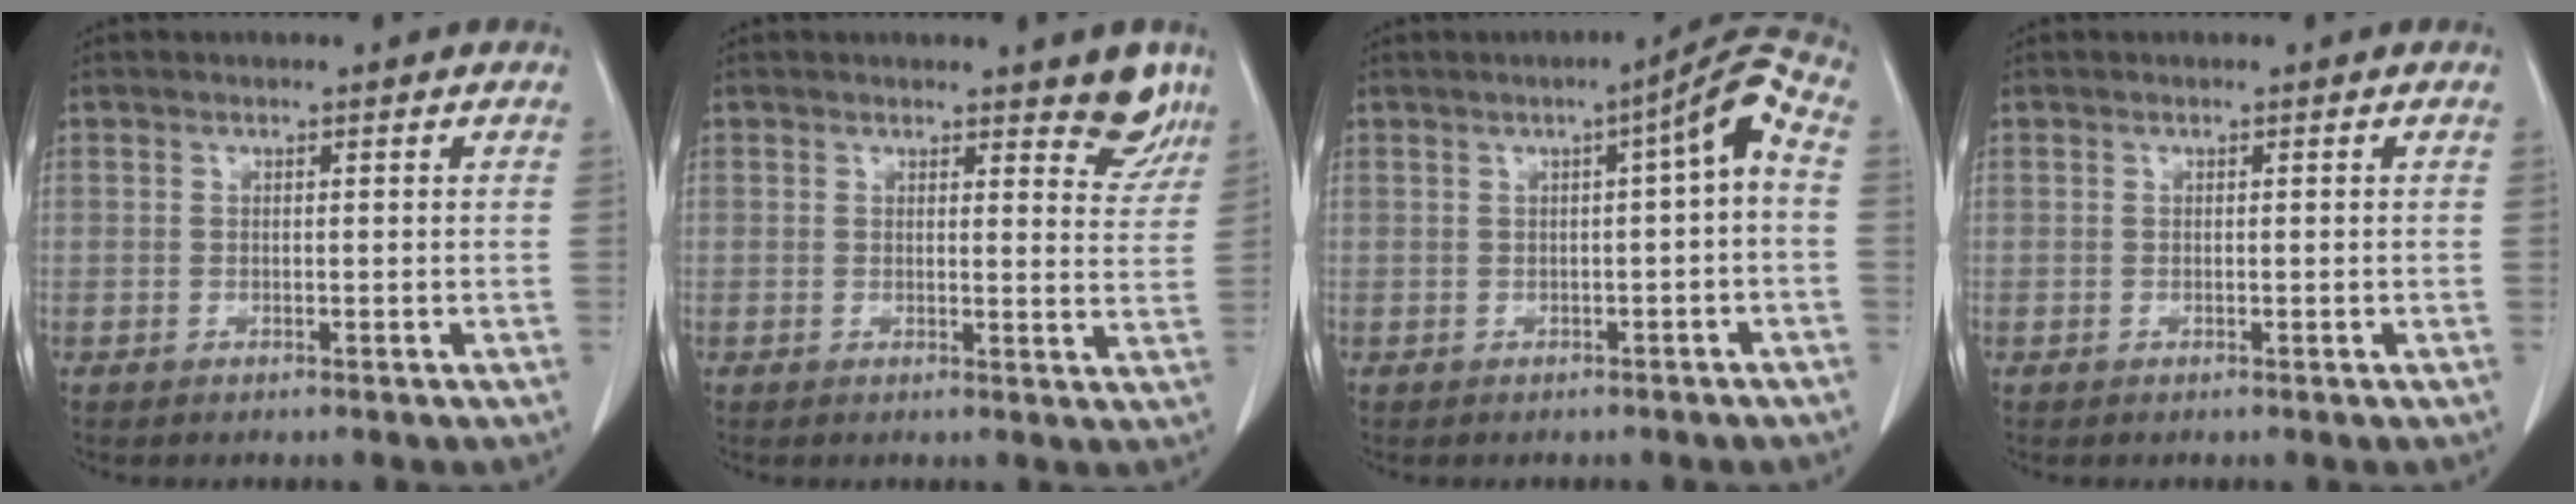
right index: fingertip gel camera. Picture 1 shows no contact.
{"total": 5.3, "force": [4.2, 1.4, 2.9], "torque": [-0.019, -0.024, 0.042]}
{"total": 6.0, "force": [0.5, 0.3, 6.0], "torque": [-0.077, 0.015, 0.001]}
{"total": 0.0}